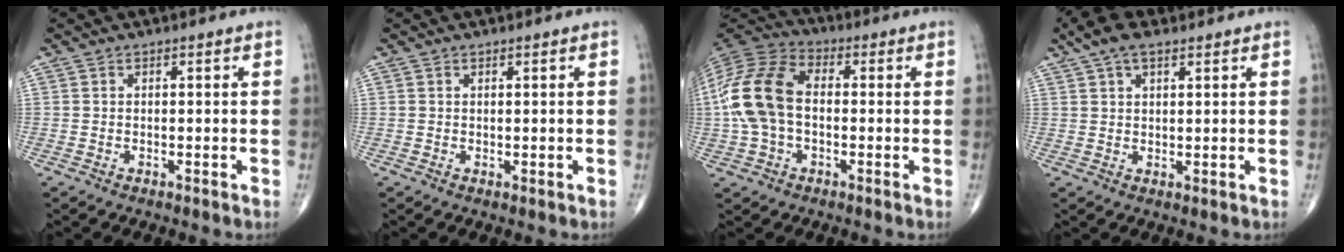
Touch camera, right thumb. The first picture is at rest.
{"total": 0.0}
{"total": 15.9, "force": [-0.3, 10.2, 12.2], "torque": [-0.259, 0.035, -0.012]}
{"total": 7.1, "force": [4.3, 3.2, 4.5], "torque": [-0.082, 0.010, 0.079]}